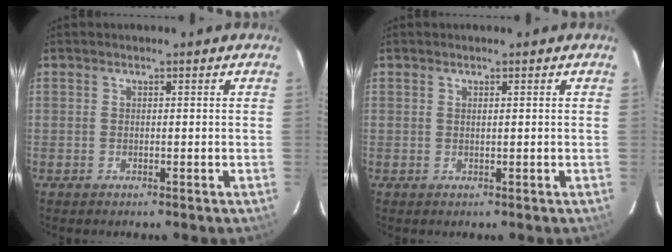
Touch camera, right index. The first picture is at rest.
{"total": 0.6, "force": [0.3, -0.1, 0.5], "torque": [-0.010, 0.002, 0.005]}